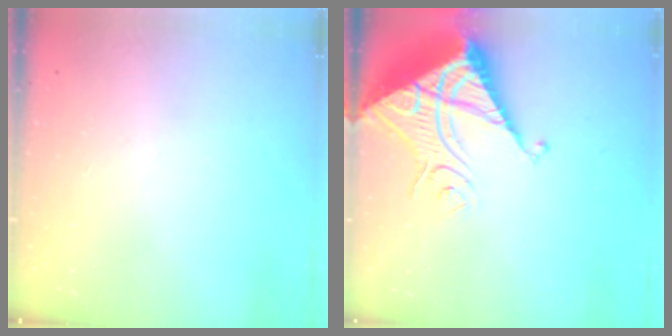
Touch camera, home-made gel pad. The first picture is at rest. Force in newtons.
{"total": 13.7, "press": 13.7, "slide": 1.3}